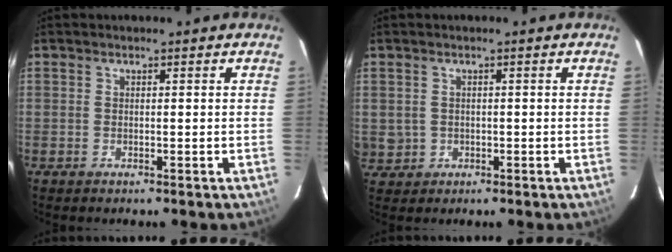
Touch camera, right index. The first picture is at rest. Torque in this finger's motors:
{"motor_torque": [0.00, 0.04, 0.00, 0.00]}